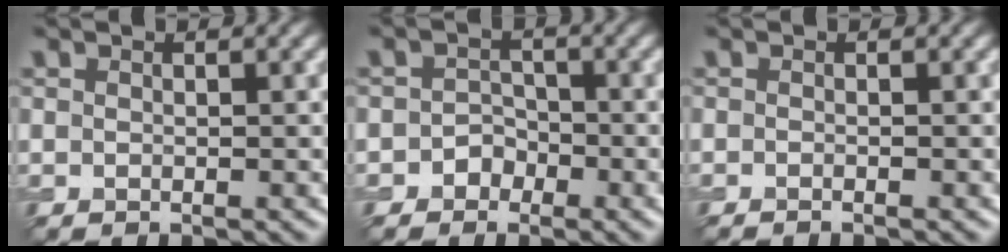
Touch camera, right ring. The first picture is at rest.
{"total": 1.8, "force": [-1.0, 1.4, 0.4], "torque": [0.003, 0.008, -0.021]}
{"total": 0.9, "force": [-0.7, 0.2, 0.5], "torque": [-0.002, -0.006, -0.015]}